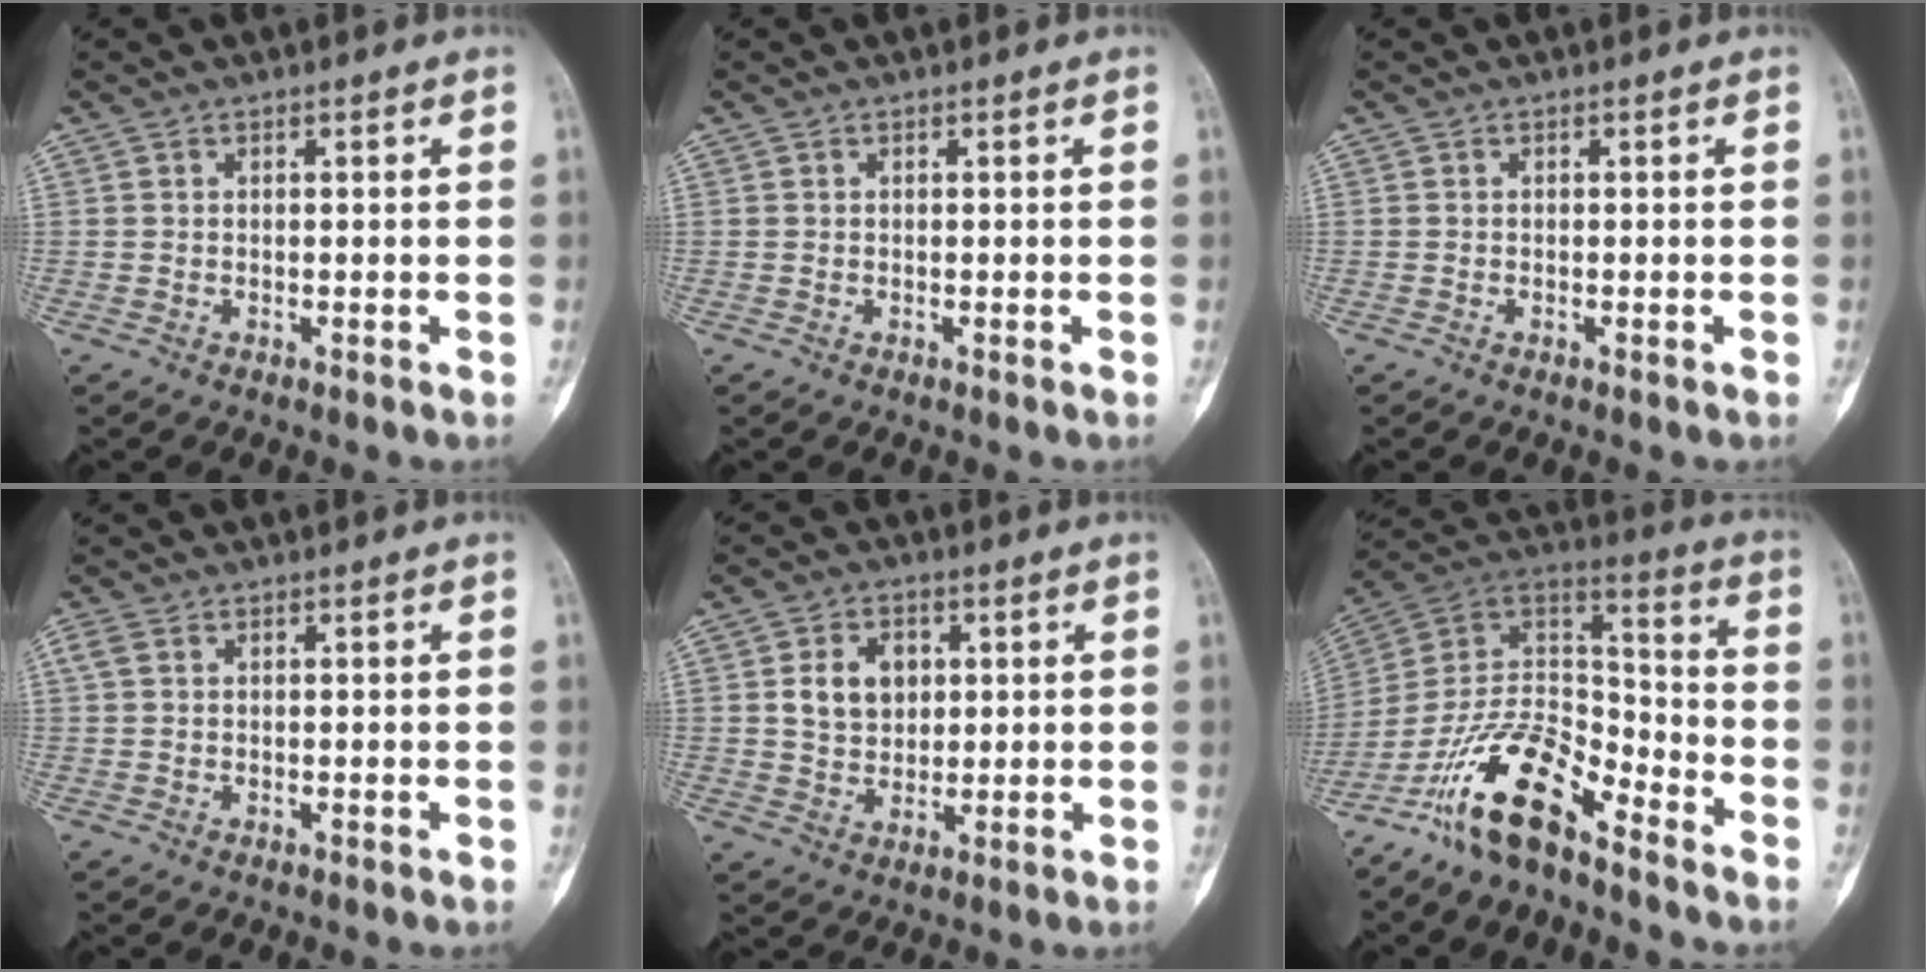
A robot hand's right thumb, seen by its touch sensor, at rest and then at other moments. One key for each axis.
{"total": 0.0}
{"total": 0.0}
{"total": 1.7, "fx": 0.7, "fy": 1.1, "fz": 1.1, "tx": -0.030, "ty": 0.011, "tz": 0.018}
{"total": 7.5, "fx": 1.7, "fy": 5.7, "fz": 4.5, "tx": -0.049, "ty": -0.006, "tz": 0.032}
{"total": 16.9, "fx": -11.6, "fy": 6.2, "fz": 10.5, "tx": -0.178, "ty": 0.092, "tz": -0.219}